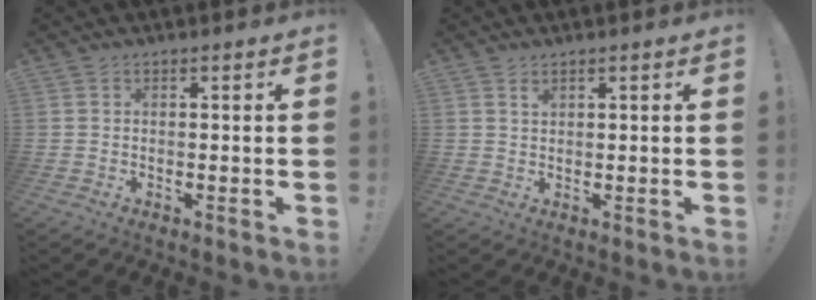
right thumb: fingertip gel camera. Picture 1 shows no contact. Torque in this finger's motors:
{"motor_torque": [-0.06, -0.18, -0.20, 0.16, 0.00]}